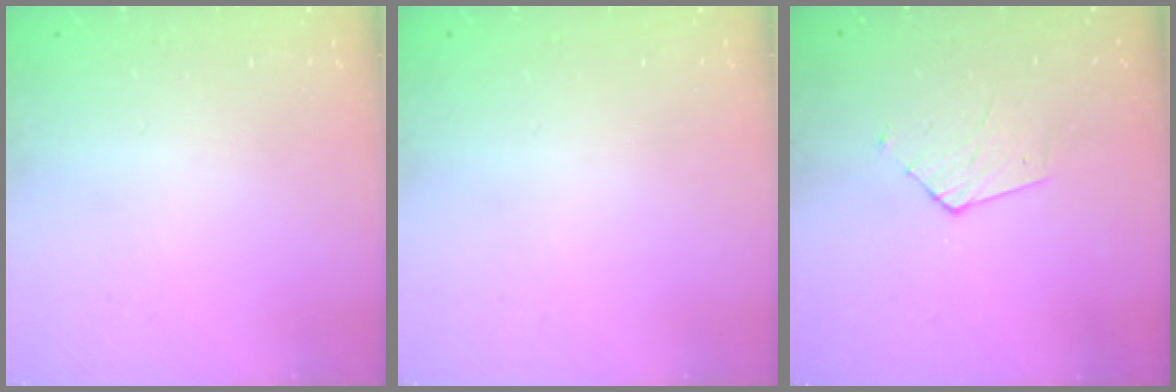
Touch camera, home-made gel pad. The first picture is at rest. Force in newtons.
{"total": 0.0}
{"total": 3.5, "press": 3.4, "slide": 0.3}